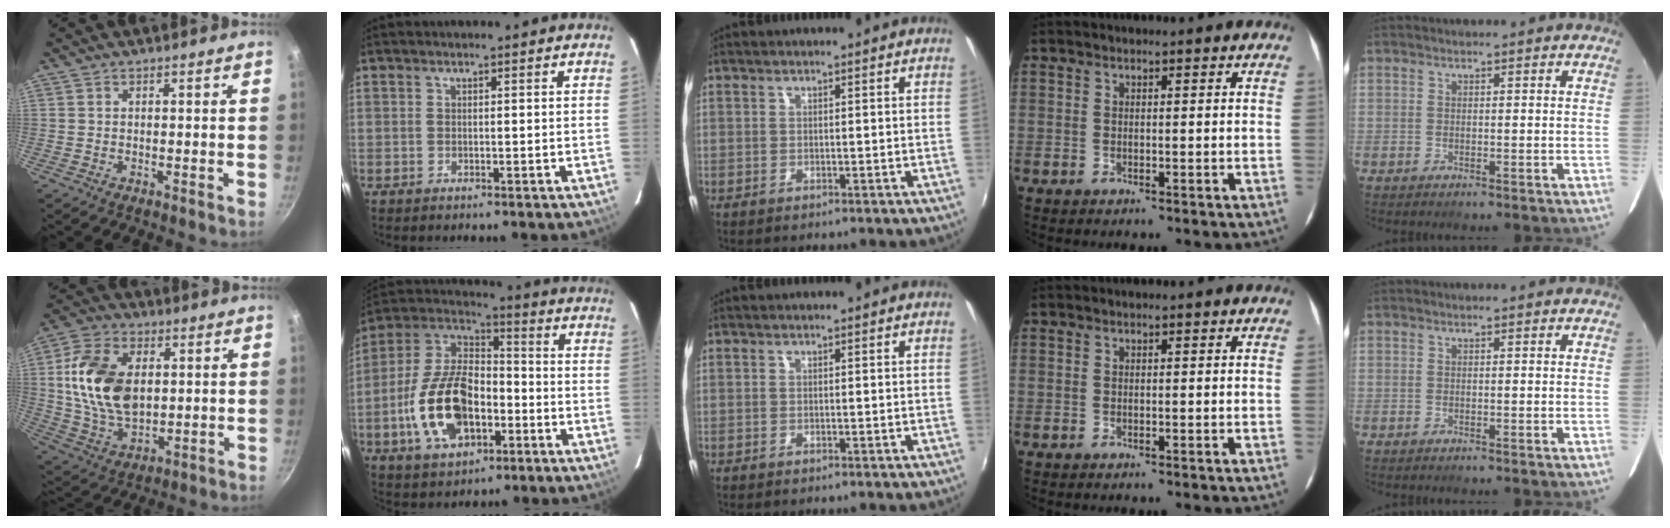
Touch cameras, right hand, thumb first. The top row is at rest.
{"thumb": {"total": 17.3, "force": [2.4, 11.1, 13.0], "torque": [-0.229, -0.006, 0.047]}, "index": {"total": 18.5, "force": [-5.8, 10.5, 14.0], "torque": [-0.300, 0.010, -0.094]}}